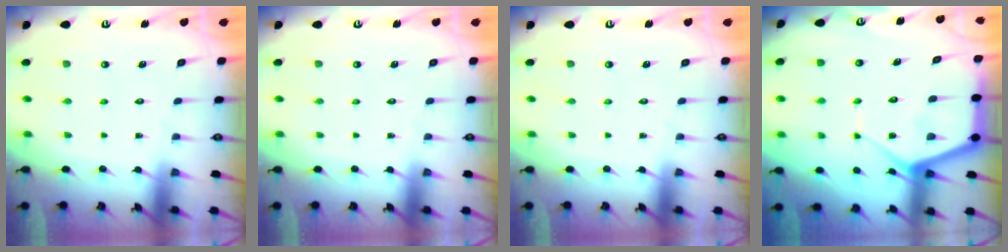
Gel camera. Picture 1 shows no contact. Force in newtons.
{"total": 0.0}
{"total": 0.0}
{"total": 10.3, "press": 10.3, "slide": 0.9}